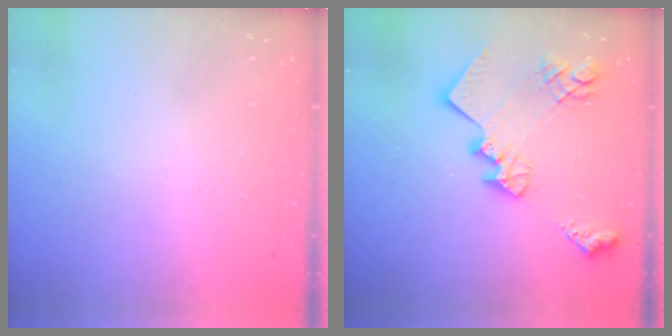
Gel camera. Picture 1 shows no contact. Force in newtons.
{"total": 20.5, "press": 20.5, "slide": 1.1}